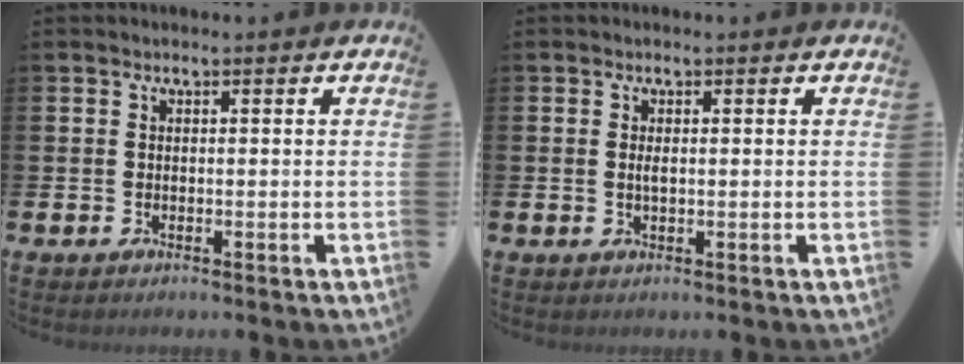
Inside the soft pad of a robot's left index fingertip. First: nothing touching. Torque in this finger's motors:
{"motor_torque": [0.33, 0.25, 0.02, 0.05]}